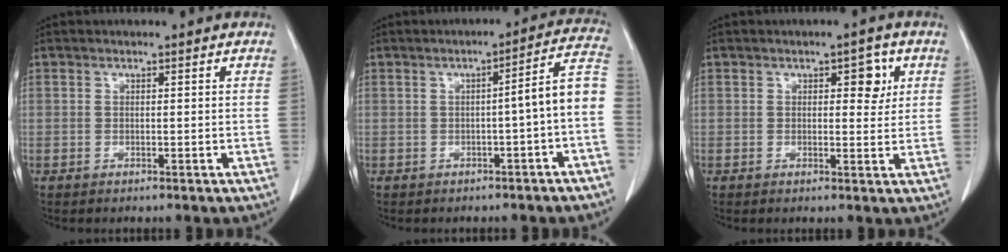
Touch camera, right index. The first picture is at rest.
{"total": 7.0, "force": [-1.9, -0.1, 6.7], "torque": [-0.075, 0.024, -0.028]}
{"total": 3.6, "force": [1.3, 1.7, 2.8], "torque": [-0.032, 0.005, 0.017]}